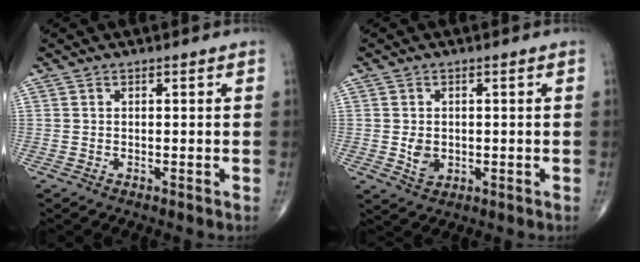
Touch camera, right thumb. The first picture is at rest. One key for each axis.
{"total": 3.3, "fx": -0.2, "fy": 2.5, "fz": 2.2, "tx": -0.030, "ty": -0.004, "tz": 0.004}